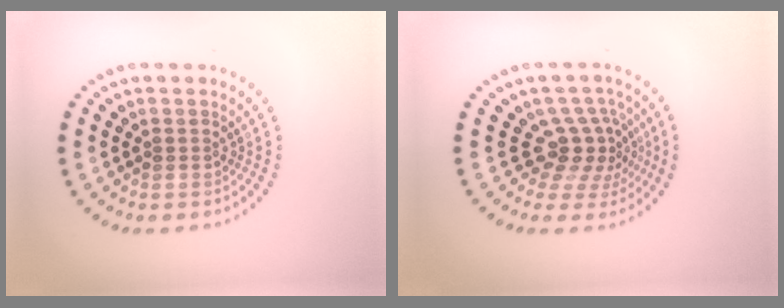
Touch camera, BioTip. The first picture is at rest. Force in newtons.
{"total": 3.6, "press": 2.6, "slide": 2.5}